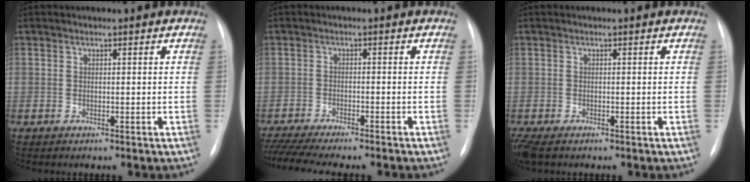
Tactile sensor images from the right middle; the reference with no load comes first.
{"total": 12.4, "force": [-10.9, 0.9, 5.9], "torque": [-0.075, -0.014, -0.157]}
{"total": 3.5, "force": [-2.3, 1.5, 2.2], "torque": [-0.048, -0.010, -0.037]}